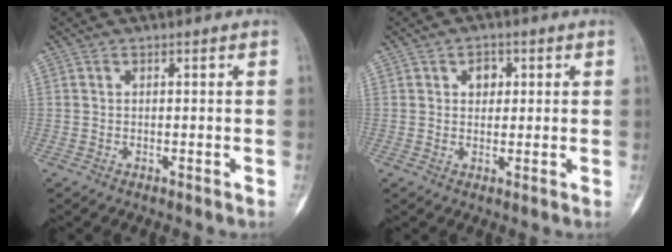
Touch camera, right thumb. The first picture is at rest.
{"total": 3.2, "force": [0.9, 2.6, 1.7], "torque": [0.000, 0.000, 0.011]}